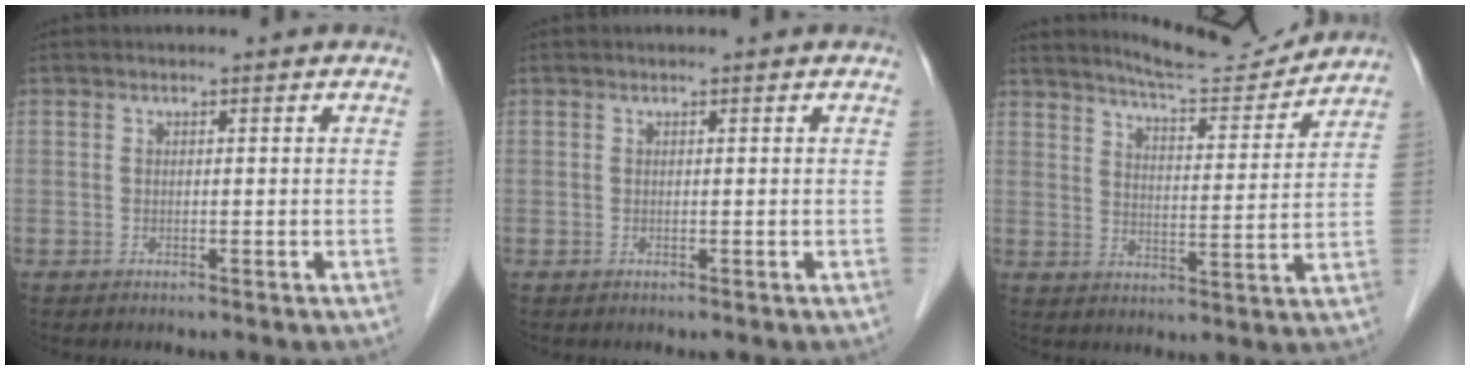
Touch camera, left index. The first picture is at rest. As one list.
[{"total": 0.0}, {"total": 11.5, "force": [11.2, 0.3, 2.6], "torque": [-0.045, -0.006, 0.162]}]